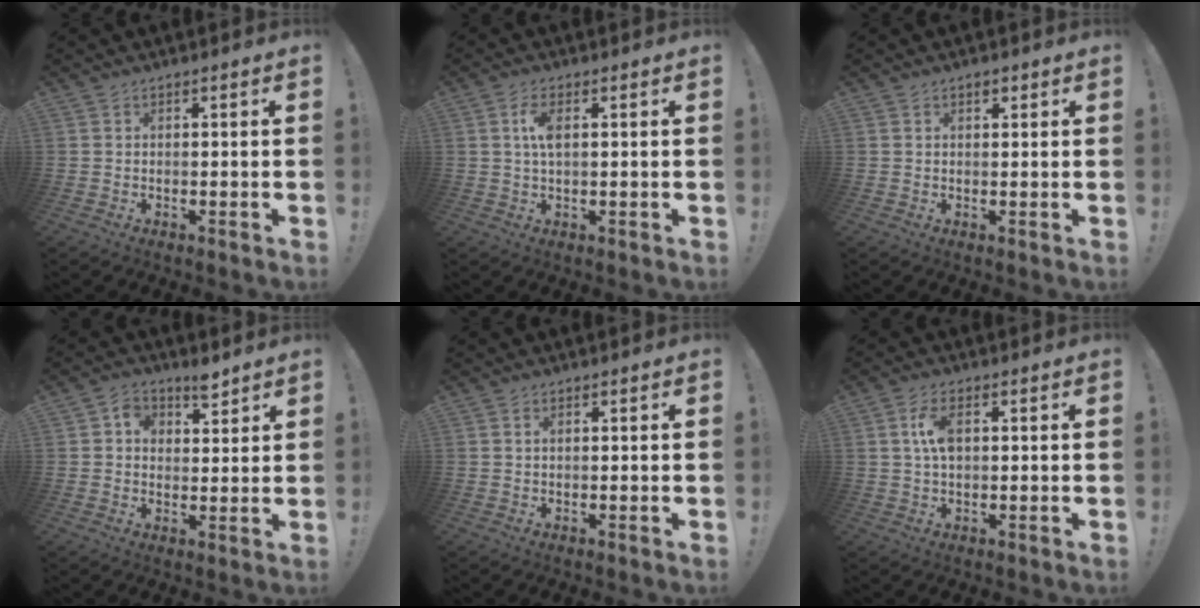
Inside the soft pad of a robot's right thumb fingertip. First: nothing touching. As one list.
[{"total": 4.8, "force": [1.0, 1.9, 4.3], "torque": [-0.086, 0.001, 0.013]}, {"total": 1.1, "force": [0.8, 0.7, 0.5], "torque": [-0.005, -0.002, 0.013]}, {"total": 5.7, "force": [3.2, 4.1, 2.3], "torque": [-0.018, -0.018, 0.054]}, {"total": 0.6, "force": [0.3, 0.2, 0.5], "torque": [-0.010, 0.002, 0.004]}, {"total": 5.4, "force": [0.8, 2.8, 4.6], "torque": [-0.080, 0.000, 0.010]}]